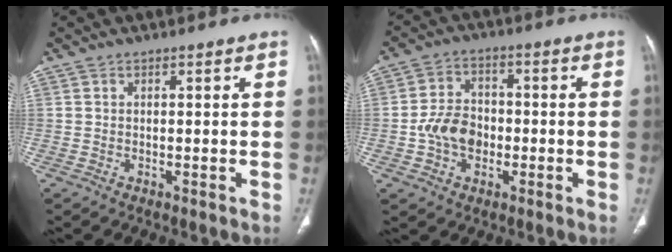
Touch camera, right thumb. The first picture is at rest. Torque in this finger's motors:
{"motor_torque": [0.50, 1.36, 0.82, -0.20, 0.05]}